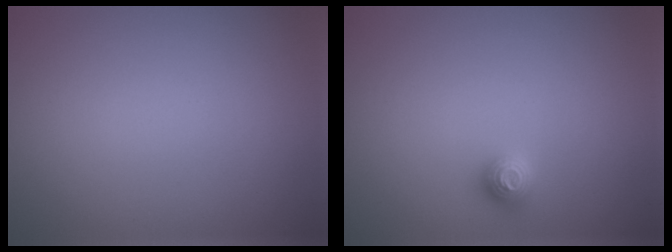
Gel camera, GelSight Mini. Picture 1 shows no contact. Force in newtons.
{"total": 1.3, "press": 1.2, "slide": 0.3}